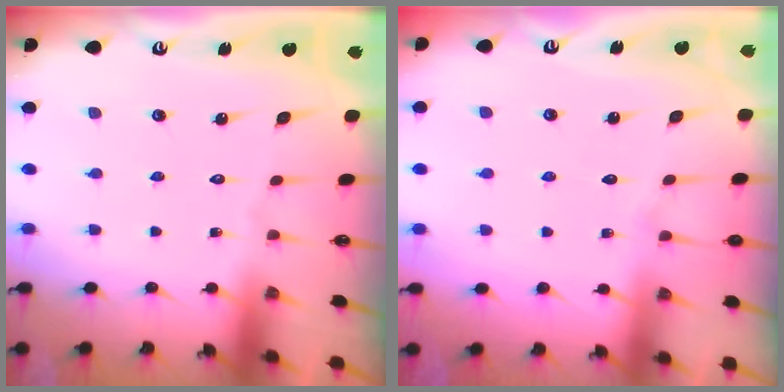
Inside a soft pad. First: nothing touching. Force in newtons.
{"total": 5.5, "press": 5.4, "slide": 0.8}